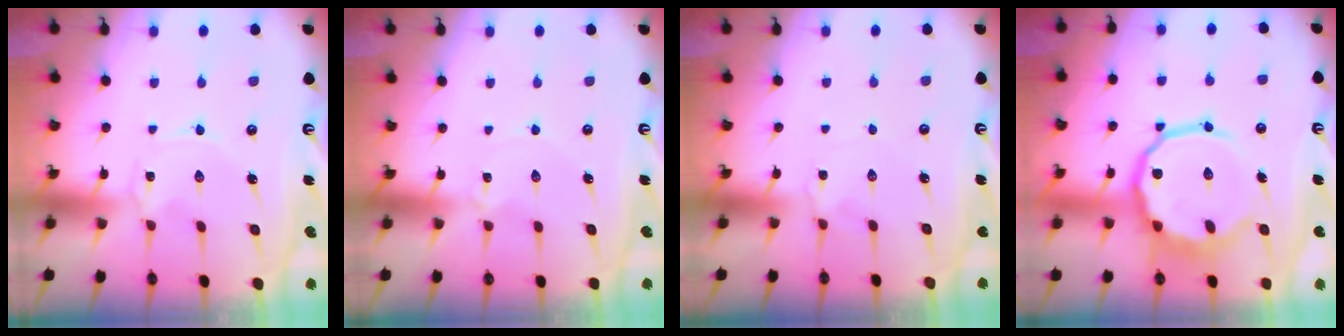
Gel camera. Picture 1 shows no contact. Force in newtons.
{"total": 0.0}
{"total": 1.9, "press": 1.9, "slide": 0.4}
{"total": 14.2, "press": 13.9, "slide": 2.9}